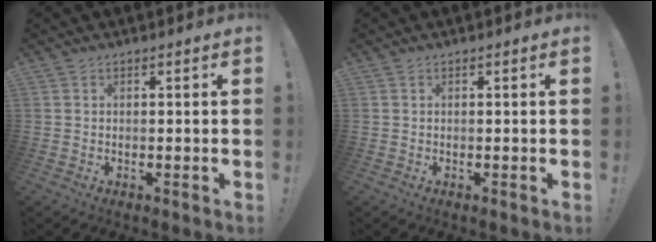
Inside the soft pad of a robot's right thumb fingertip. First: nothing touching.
{"total": 0.0}